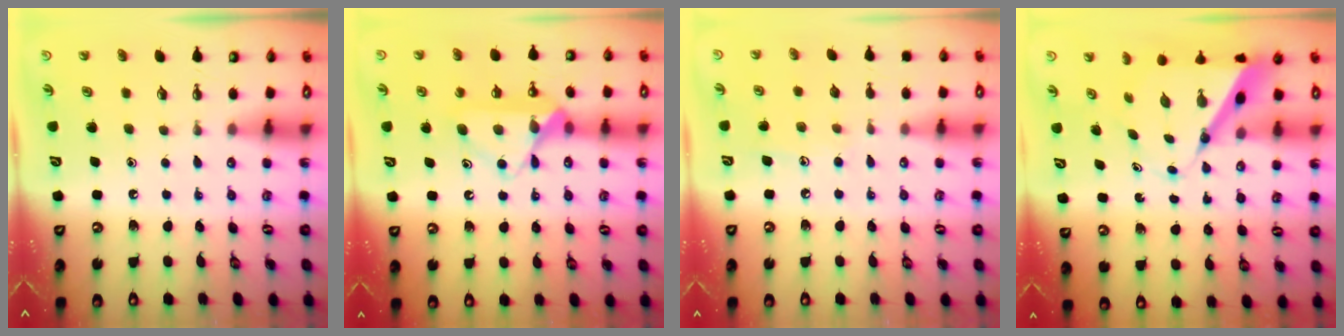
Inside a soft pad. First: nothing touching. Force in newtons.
{"total": 13.3, "press": 13.3, "slide": 0.9}
{"total": 6.0, "press": 6.0, "slide": 0.5}
{"total": 8.4, "press": 8.4, "slide": 0.6}